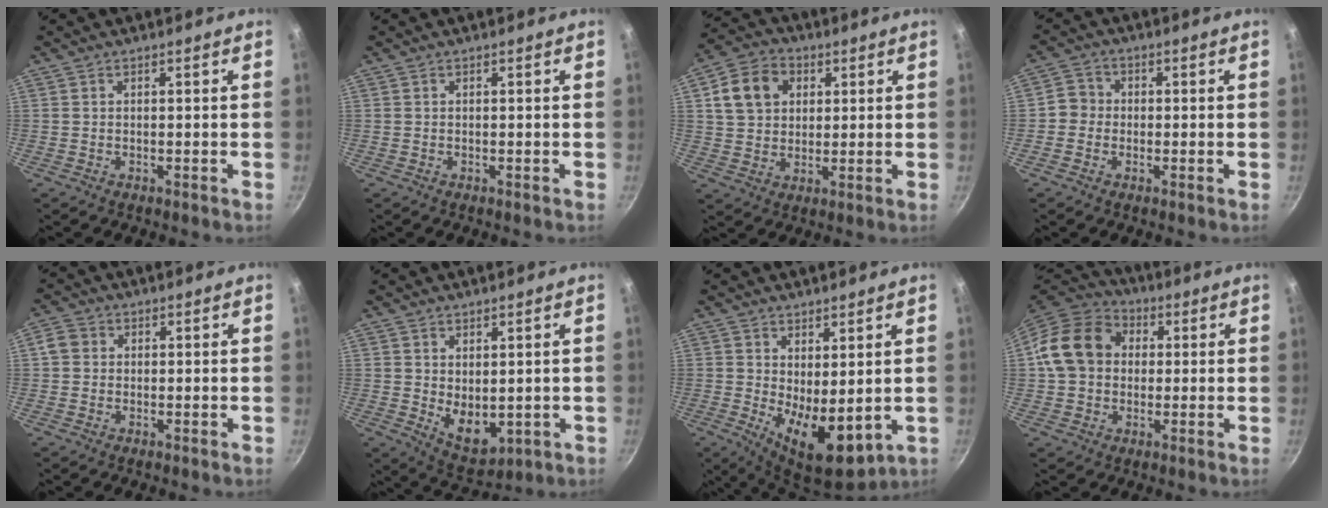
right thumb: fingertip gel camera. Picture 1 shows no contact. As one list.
[{"total": 0.0}, {"total": 10.9, "force": [3.3, 8.6, 5.8], "torque": [-0.086, 0.007, 0.051]}, {"total": 3.7, "force": [-0.7, 3.5, 1.2], "torque": [-0.001, 0.010, -0.025]}, {"total": 3.2, "force": [0.1, 2.9, 1.3], "torque": [-0.016, 0.006, -0.008]}, {"total": 7.0, "force": [0.7, 4.4, 5.5], "torque": [-0.064, -0.023, 0.031]}, {"total": 10.1, "force": [0.5, 4.7, 8.9], "torque": [-0.116, -0.032, 0.022]}, {"total": 14.3, "force": [1.7, 11.7, 8.0], "torque": [-0.119, 0.029, 0.015]}]